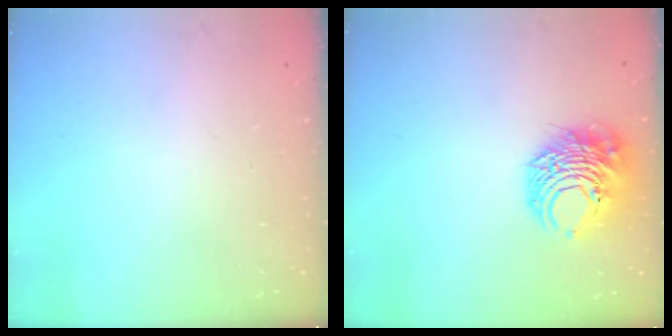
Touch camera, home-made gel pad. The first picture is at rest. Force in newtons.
{"total": 10.7, "press": 10.5, "slide": 1.7}